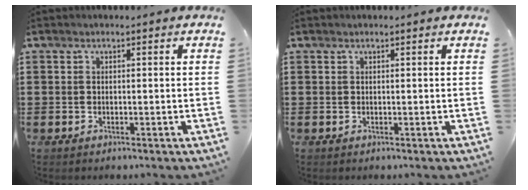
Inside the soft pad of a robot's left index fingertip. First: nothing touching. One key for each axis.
{"total": 0.0}